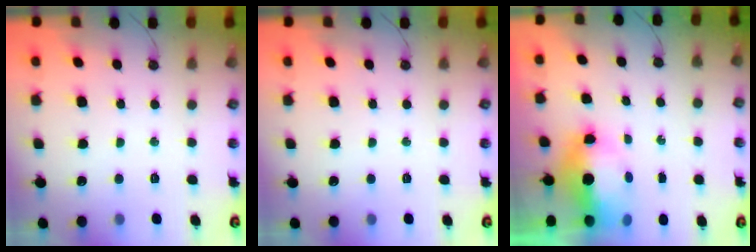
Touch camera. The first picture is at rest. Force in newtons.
{"total": 0.0}
{"total": 7.7, "press": 7.6, "slide": 1.4}